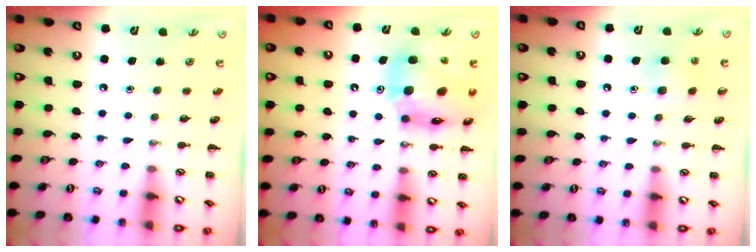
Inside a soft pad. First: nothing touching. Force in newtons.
{"total": 16.2, "press": 15.4, "slide": 4.8}
{"total": 6.4, "press": 6.0, "slide": 2.1}